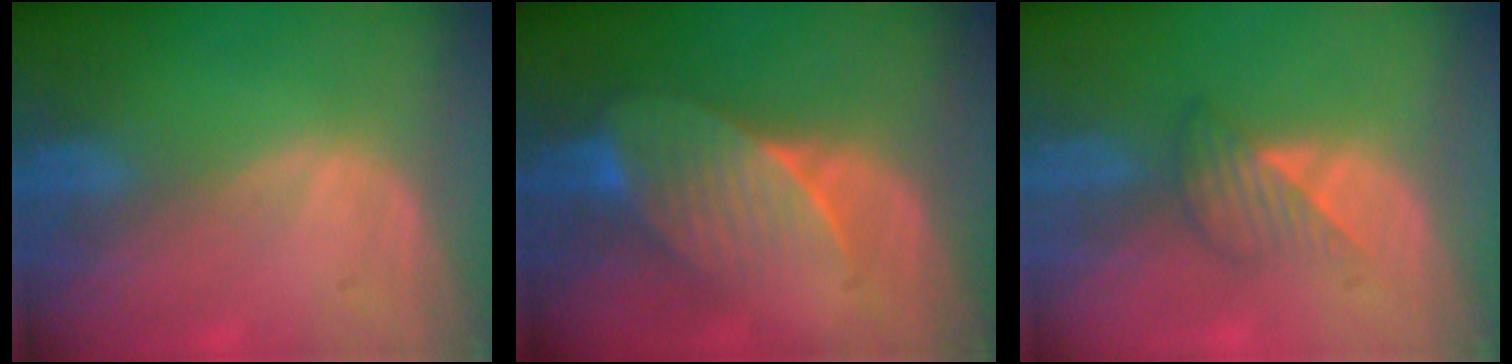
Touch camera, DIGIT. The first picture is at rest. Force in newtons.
{"total": 7.9, "press": 7.2, "slide": 3.2}
{"total": 3.5, "press": 3.2, "slide": 1.5}